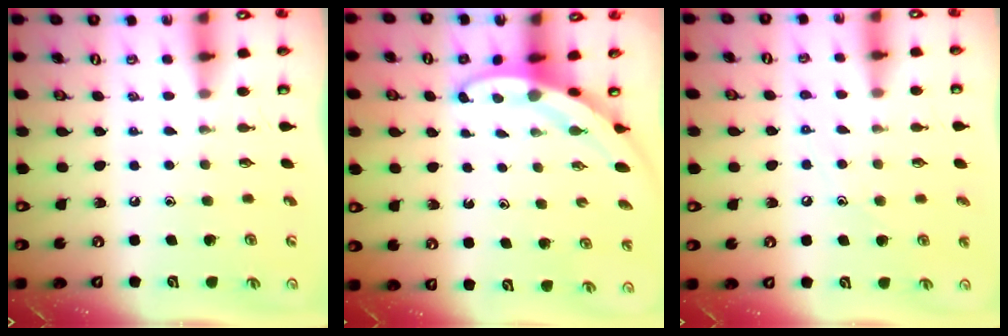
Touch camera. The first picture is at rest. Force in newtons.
{"total": 3.8, "press": 3.8, "slide": 0.2}
{"total": 6.2, "press": 6.2, "slide": 0.7}